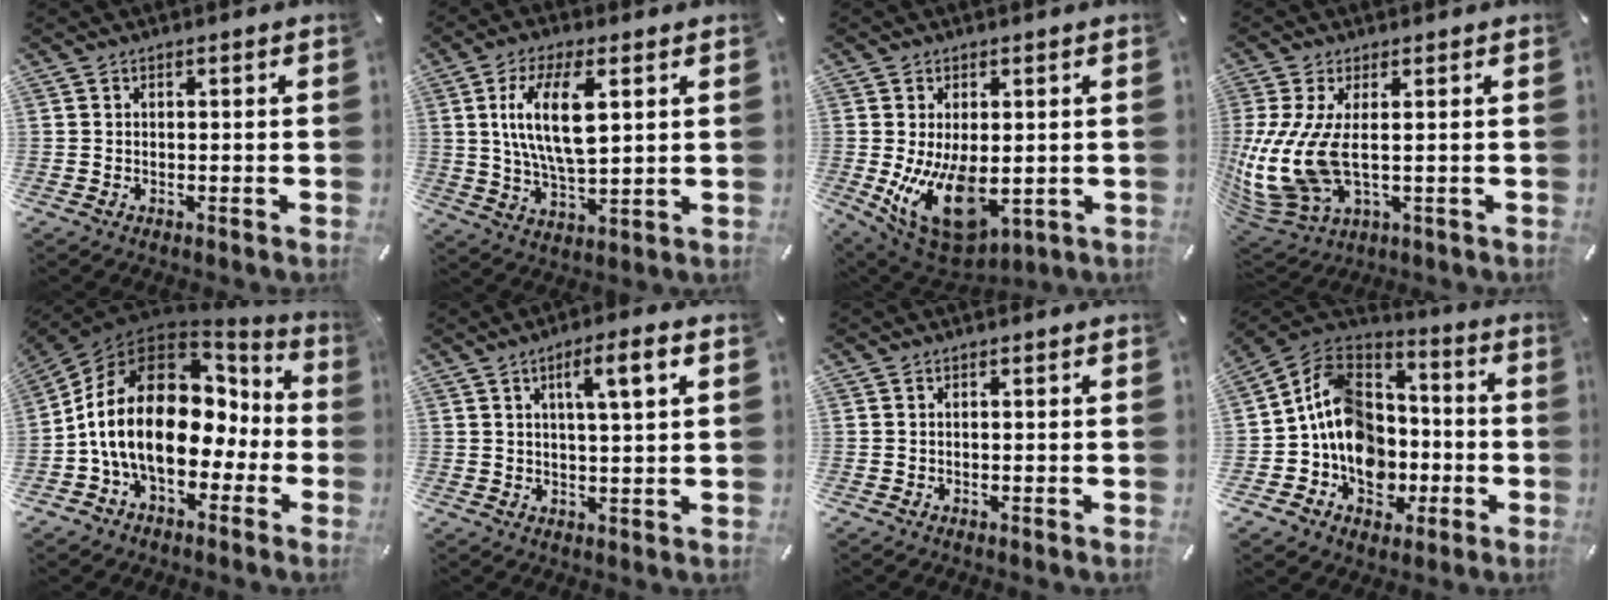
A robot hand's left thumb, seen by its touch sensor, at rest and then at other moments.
{"total": 13.4, "force": [4.0, 5.7, 11.5], "torque": [-0.235, -0.004, 0.062]}
{"total": 15.0, "force": [-1.4, 8.8, 12.1], "torque": [-0.217, -0.014, -0.013]}
{"total": 14.0, "force": [1.1, 6.9, 12.2], "torque": [-0.281, -0.020, 0.023]}
{"total": 21.5, "force": [-0.4, 14.8, 15.5], "torque": [-0.296, 0.004, -0.004]}
{"total": 7.1, "force": [3.2, 1.3, 6.2], "torque": [-0.104, -0.007, 0.046]}
{"total": 0.0}
{"total": 15.5, "force": [-3.4, 12.8, 8.0], "torque": [-0.148, 0.019, -0.056]}